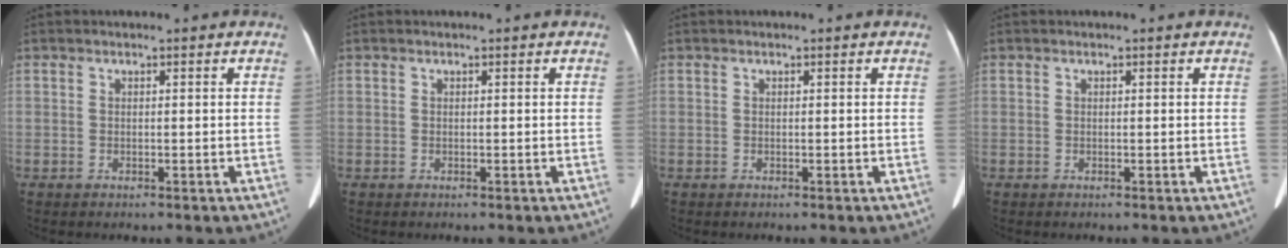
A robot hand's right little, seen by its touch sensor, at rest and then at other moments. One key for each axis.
{"total": 0.0}
{"total": 0.0}
{"total": 0.0}